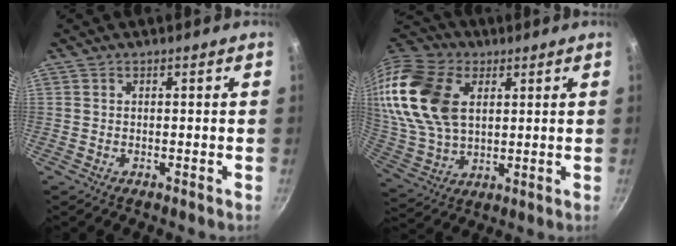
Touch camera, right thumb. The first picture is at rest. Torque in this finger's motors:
{"motor_torque": [0.81, 1.15, 2.42, 0.13, 0.29]}